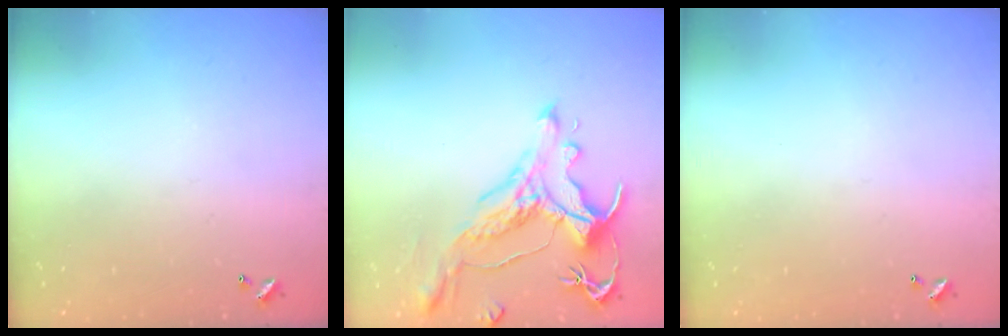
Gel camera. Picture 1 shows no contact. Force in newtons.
{"total": 1.7, "press": 1.2, "slide": 1.1}
{"total": 0.0}